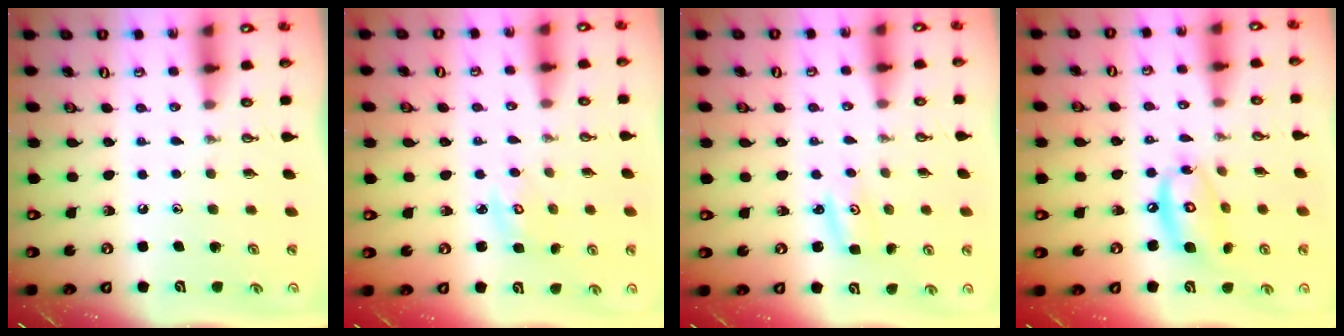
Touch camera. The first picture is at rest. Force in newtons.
{"total": 2.7, "press": 2.7, "slide": 0.0}
{"total": 2.9, "press": 2.9, "slide": 0.3}
{"total": 12.6, "press": 12.6, "slide": 1.1}